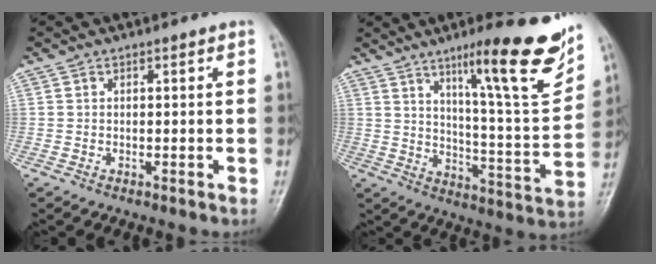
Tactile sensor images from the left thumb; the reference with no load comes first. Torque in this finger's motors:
{"motor_torque": [0.45, 0.33, 1.46, -1.32, 0.11]}